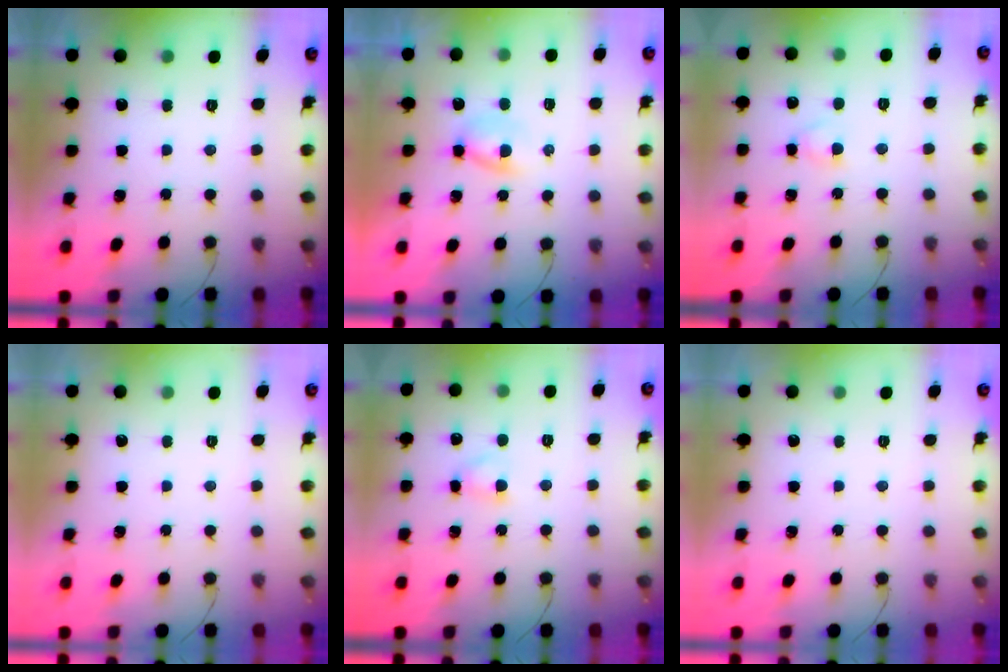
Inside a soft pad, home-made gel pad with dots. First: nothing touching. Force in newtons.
{"total": 3.3, "press": 3.1, "slide": 1.1}
{"total": 2.5, "press": 2.3, "slide": 1.0}
{"total": 0.0}
{"total": 3.1, "press": 2.8, "slide": 1.3}
{"total": 0.0}